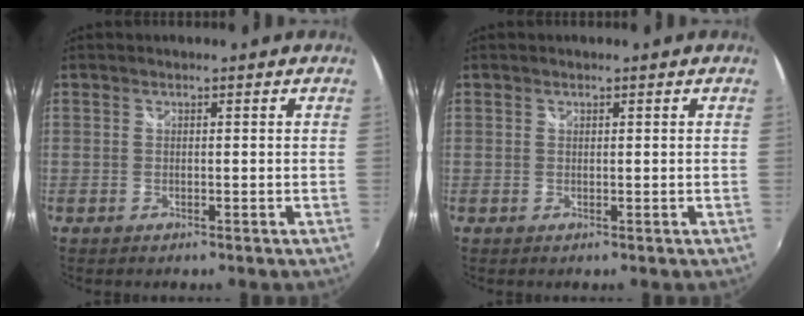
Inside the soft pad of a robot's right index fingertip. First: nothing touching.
{"total": 0.0}